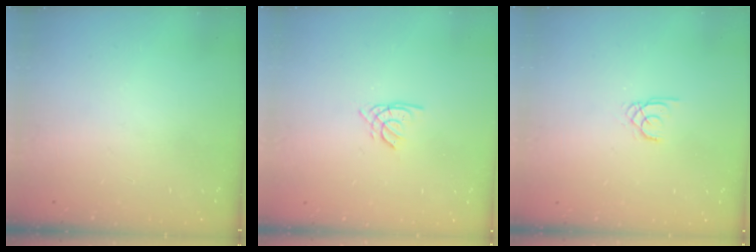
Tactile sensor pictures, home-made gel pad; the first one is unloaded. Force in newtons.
{"total": 1.7, "press": 1.7, "slide": 0.4}
{"total": 1.3, "press": 1.3, "slide": 0.1}